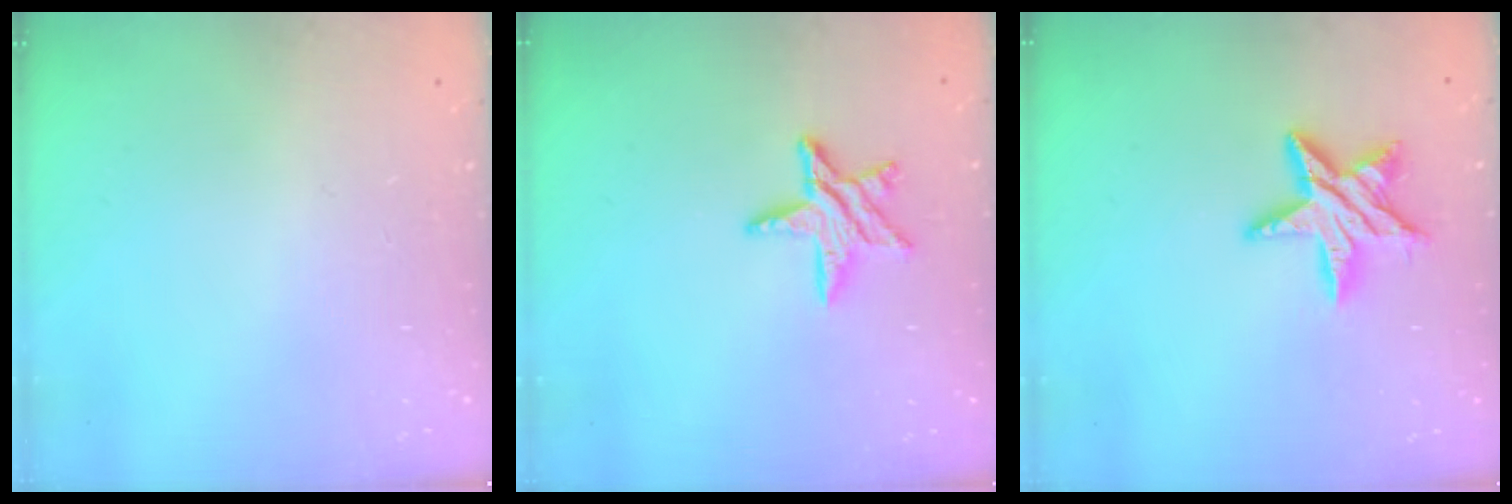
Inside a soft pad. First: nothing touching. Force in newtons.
{"total": 8.9, "press": 8.9, "slide": 0.7}
{"total": 11.3, "press": 11.3, "slide": 0.7}